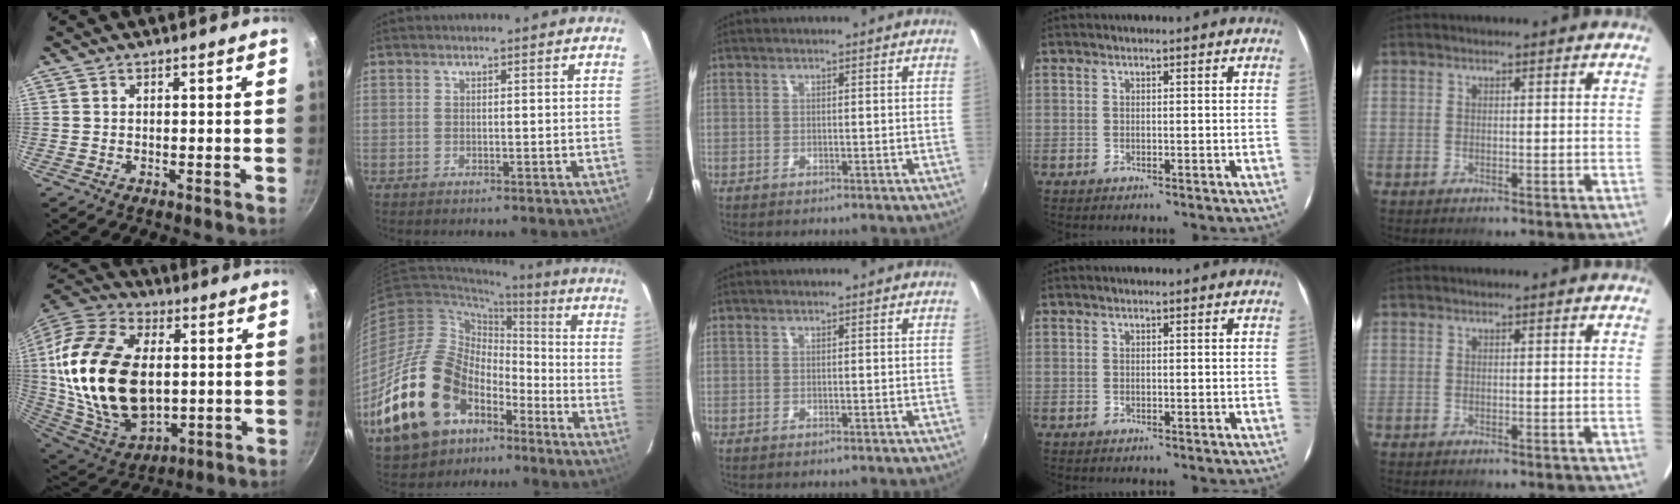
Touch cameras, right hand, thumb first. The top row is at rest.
{"thumb": {"total": 28.8, "force": [2.0, 17.9, 22.5], "torque": [-0.422, -0.003, 0.041]}, "index": {"total": 22.7, "force": [-11.8, 14.6, 12.8], "torque": [-0.263, 0.006, -0.185]}}